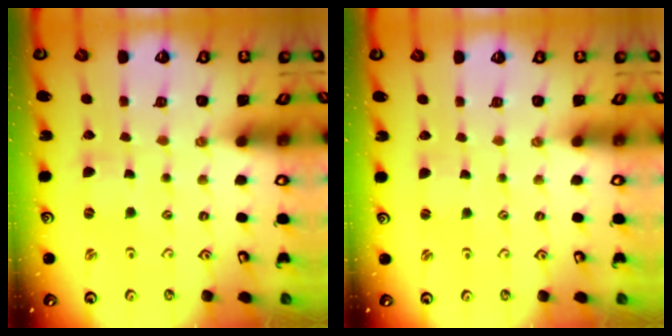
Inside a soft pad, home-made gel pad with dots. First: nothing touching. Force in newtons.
{"total": 0.0}